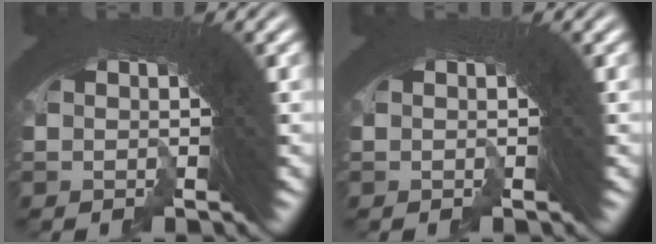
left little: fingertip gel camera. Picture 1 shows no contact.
{"total": 0.0}